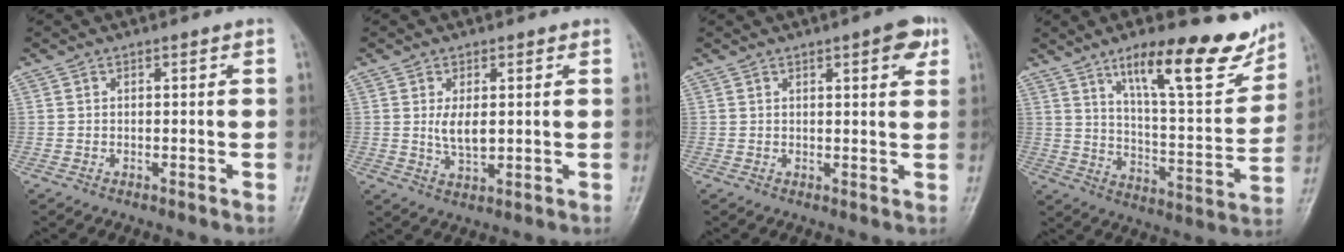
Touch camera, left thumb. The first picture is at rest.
{"total": 4.5, "force": [0.7, 2.3, 3.8], "torque": [-0.066, -0.012, 0.017]}
{"total": 4.8, "force": [2.5, 1.4, 3.9], "torque": [-0.041, -0.007, 0.027]}
{"total": 19.2, "force": [12.6, 5.3, 13.5], "torque": [-0.154, -0.073, 0.200]}